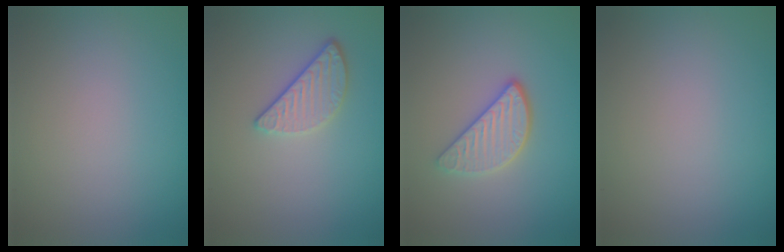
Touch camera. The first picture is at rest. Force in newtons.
{"total": 2.6, "press": 2.3, "slide": 1.3}
{"total": 3.5, "press": 2.9, "slide": 1.9}
{"total": 0.0}